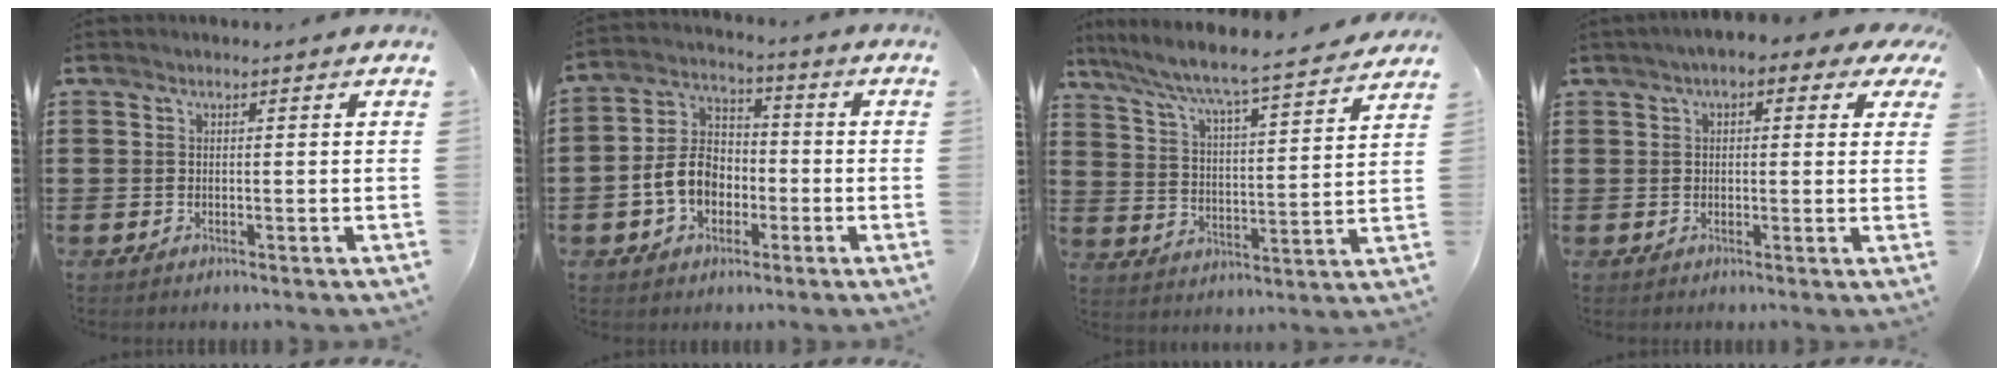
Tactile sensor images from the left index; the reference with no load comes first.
{"total": 7.6, "force": [-2.4, 5.7, 4.4], "torque": [-0.111, 0.013, -0.051]}
{"total": 5.8, "force": [5.2, -0.3, 2.4], "torque": [-0.071, -0.043, 0.079]}
{"total": 3.2, "force": [1.7, 1.4, 2.3], "torque": [-0.051, 0.005, 0.027]}